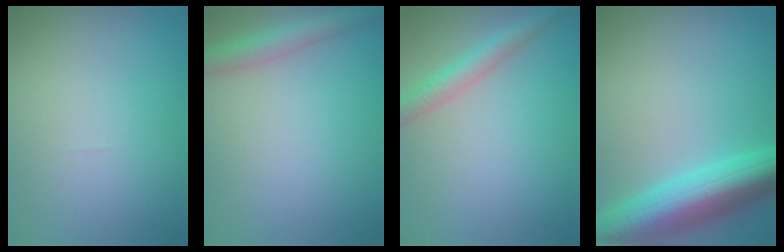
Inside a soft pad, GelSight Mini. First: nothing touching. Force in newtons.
{"total": 3.4, "press": 3.4, "slide": 0.1}
{"total": 3.0, "press": 3.0, "slide": 0.1}
{"total": 9.2, "press": 9.2, "slide": 0.3}